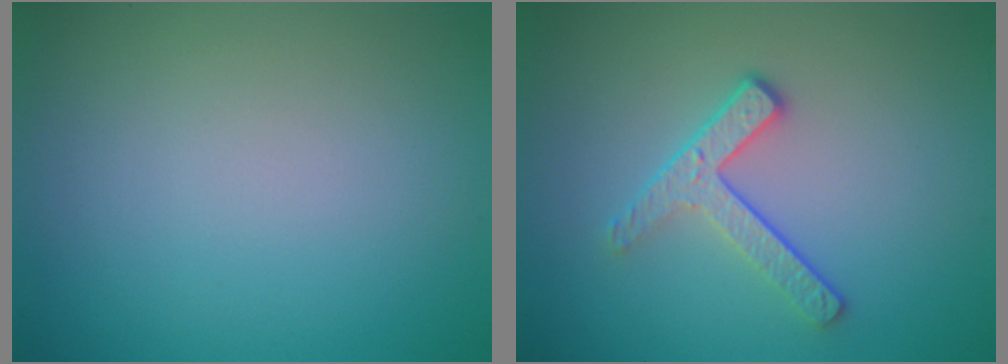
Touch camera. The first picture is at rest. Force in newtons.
{"total": 3.1, "press": 2.5, "slide": 1.8}